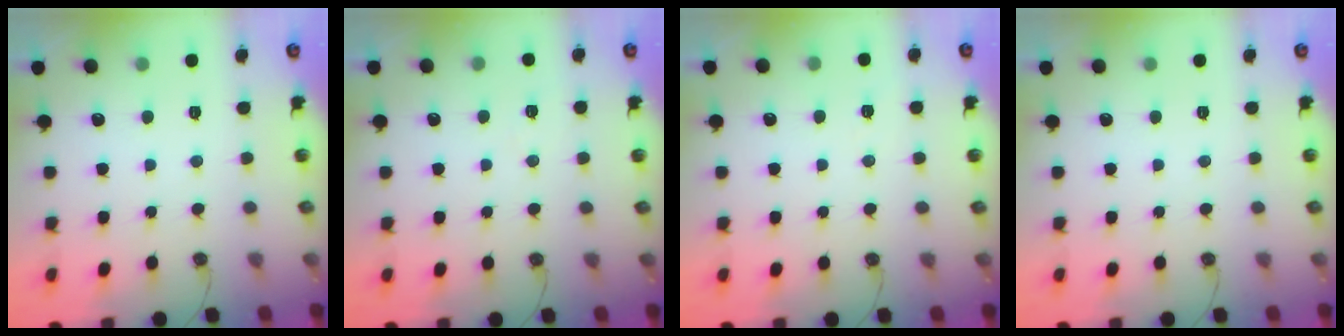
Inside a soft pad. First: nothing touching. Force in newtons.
{"total": 4.7, "press": 3.8, "slide": 2.7}
{"total": 2.4, "press": 1.7, "slide": 1.7}
{"total": 0.0}